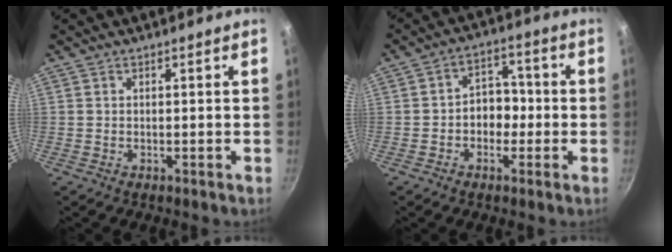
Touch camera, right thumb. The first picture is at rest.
{"total": 6.7, "force": [-1.1, 5.2, 4.1], "torque": [-0.012, 0.023, -0.025]}